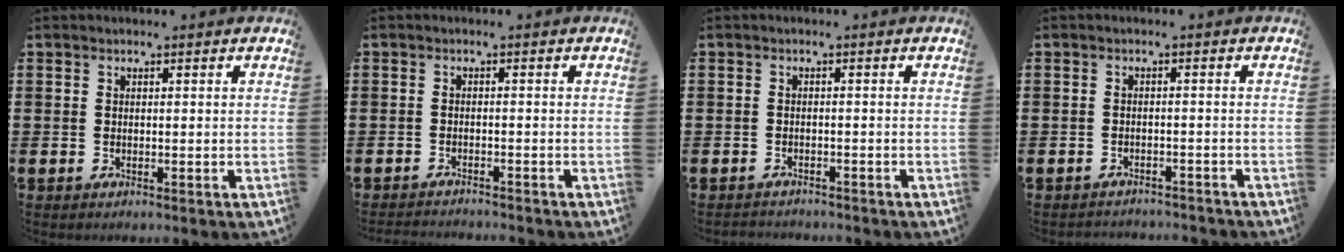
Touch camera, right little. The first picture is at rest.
{"total": 1.4, "force": [-1.3, -0.1, -0.1], "torque": [-0.001, 0.003, -0.027]}
{"total": 1.1, "force": [-1.1, 0.1, -0.1], "torque": [-0.001, 0.004, -0.024]}
{"total": 1.3, "force": [-1.3, 0.0, -0.2], "torque": [-0.002, 0.004, -0.028]}